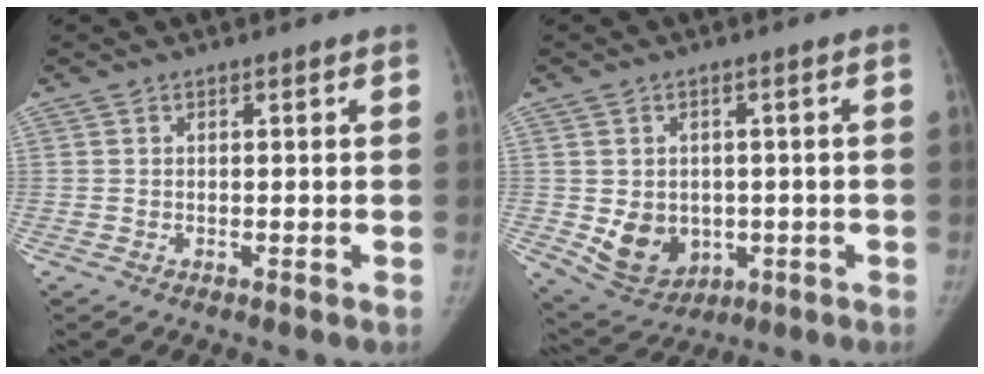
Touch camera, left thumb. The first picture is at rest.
{"total": 9.0, "force": [-1.3, 7.4, 5.0], "torque": [-0.049, -0.001, 0.001]}